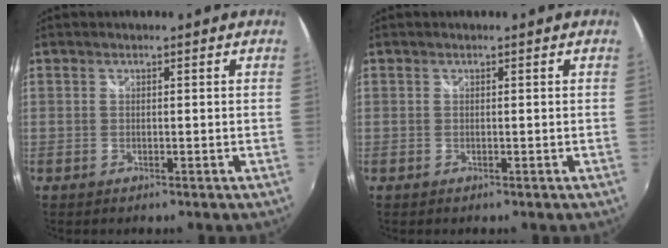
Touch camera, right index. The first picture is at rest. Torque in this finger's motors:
{"motor_torque": [0.20, 0.20, 0.00, 0.01]}